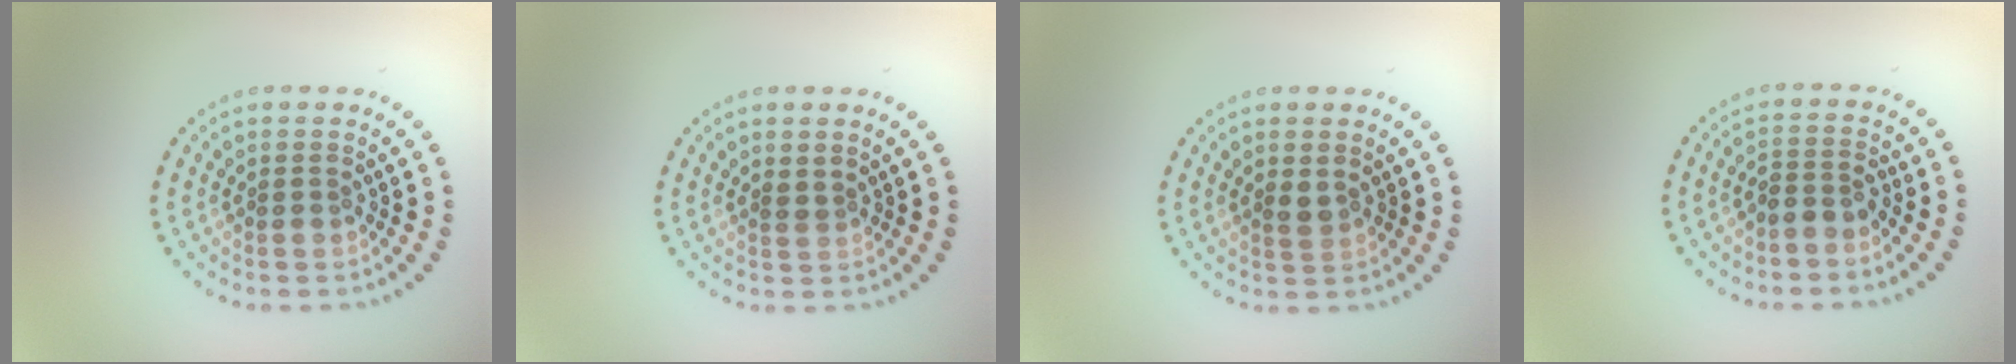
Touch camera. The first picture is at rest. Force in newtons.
{"total": 0.7, "press": 0.4, "slide": 0.6}
{"total": 0.9, "press": 0.8, "slide": 0.3}
{"total": 1.9, "press": 1.6, "slide": 1.0}